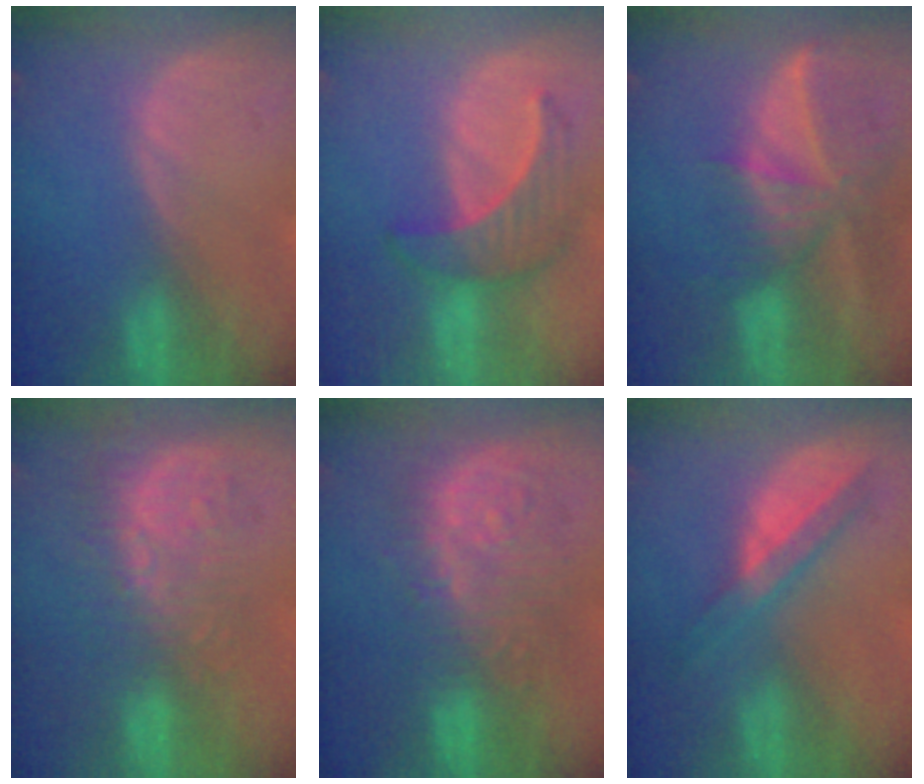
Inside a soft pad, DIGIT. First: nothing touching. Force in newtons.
{"total": 6.5, "press": 6.4, "slide": 1.1}
{"total": 9.7, "press": 8.4, "slide": 4.8}
{"total": 10.0, "press": 8.7, "slide": 4.8}
{"total": 9.8, "press": 9.8, "slide": 0.4}
{"total": 5.9, "press": 5.3, "slide": 2.5}